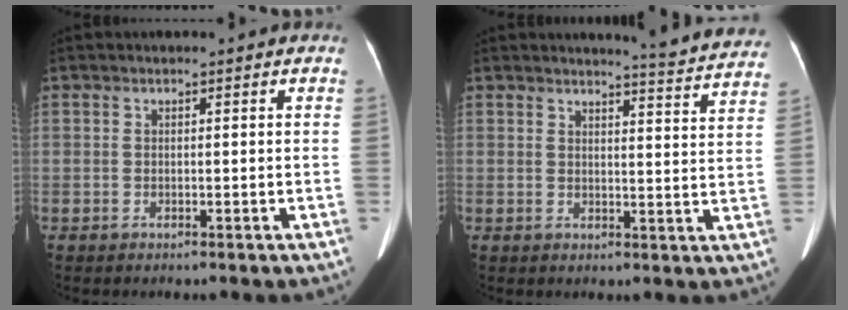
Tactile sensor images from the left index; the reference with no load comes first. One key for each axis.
{"total": 10.7, "fx": 10.5, "fy": -0.4, "fz": 2.0, "tx": -0.022, "ty": -0.052, "tz": 0.104}